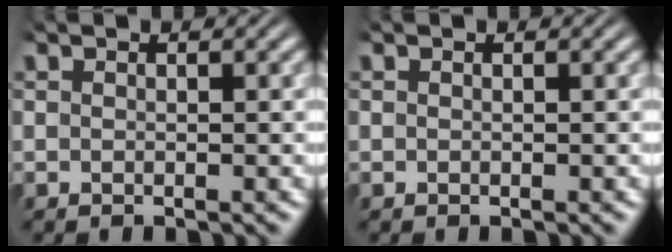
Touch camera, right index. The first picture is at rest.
{"total": 0.0}